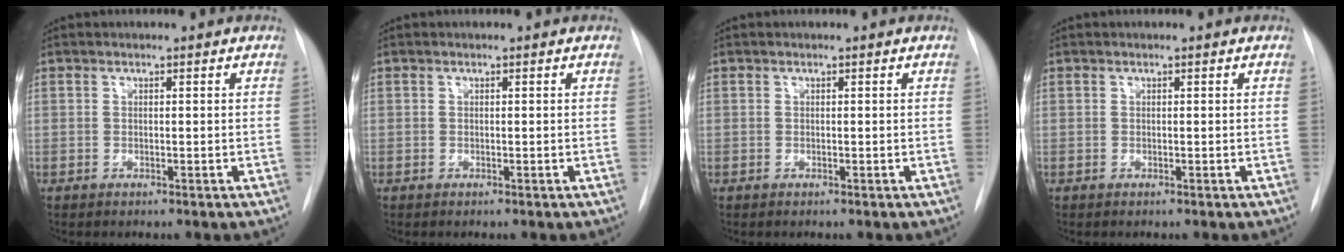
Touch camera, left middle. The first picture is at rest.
{"total": 0.0}
{"total": 0.0}
{"total": 0.0}